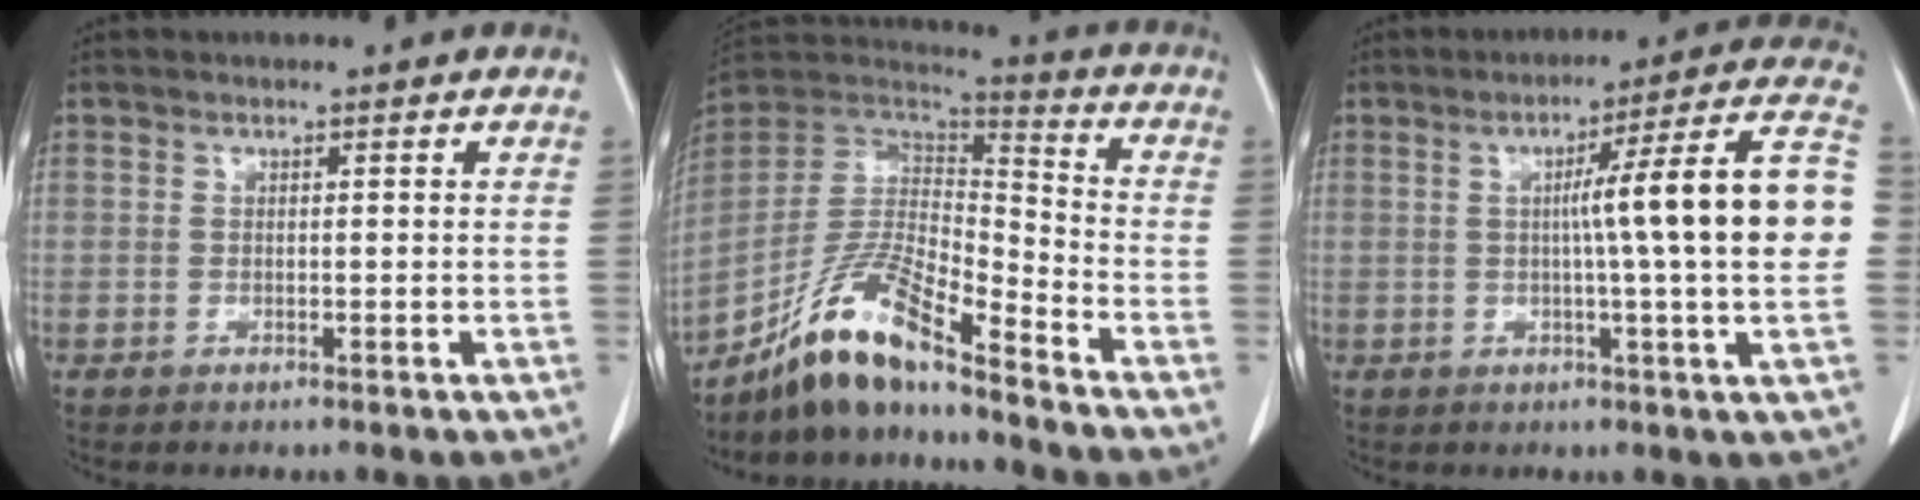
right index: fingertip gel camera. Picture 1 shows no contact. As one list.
[{"total": 13.7, "force": [-10.4, 2.0, 8.6], "torque": [-0.169, 0.011, -0.192]}, {"total": 16.6, "force": [0.6, -1.4, 16.5], "torque": [-0.227, 0.019, -0.002]}]